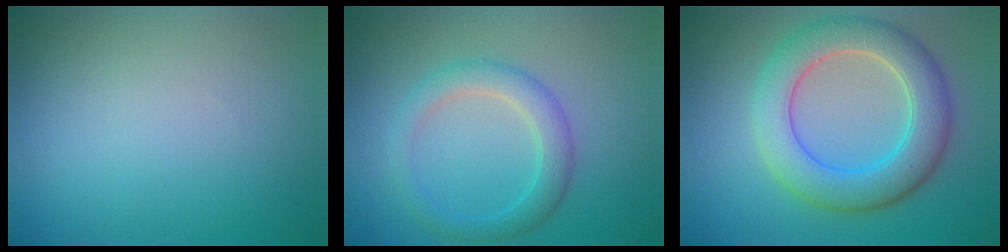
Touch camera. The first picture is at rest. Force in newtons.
{"total": 3.0, "press": 3.0, "slide": 0.1}
{"total": 6.6, "press": 6.6, "slide": 0.5}